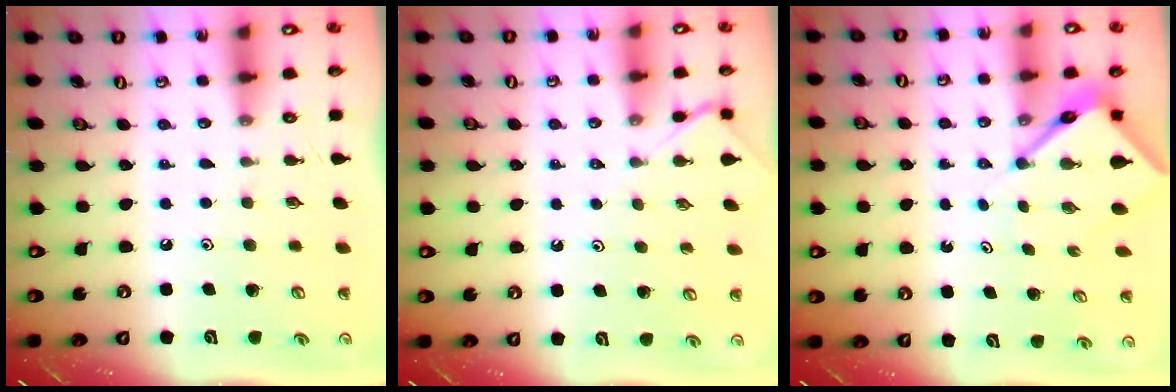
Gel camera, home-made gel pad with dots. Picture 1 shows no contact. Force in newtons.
{"total": 5.2, "press": 5.1, "slide": 0.7}
{"total": 5.9, "press": 5.9, "slide": 0.6}